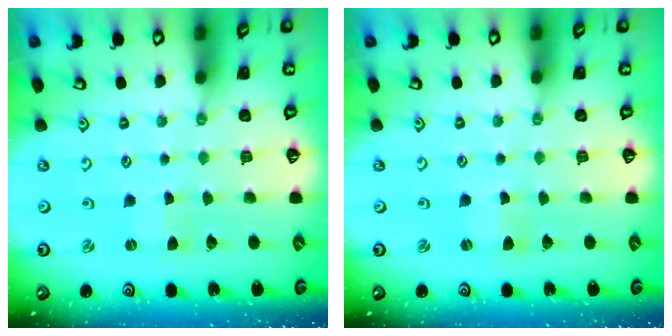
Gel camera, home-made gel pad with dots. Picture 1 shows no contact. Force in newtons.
{"total": 0.9, "press": 0.8, "slide": 0.2}